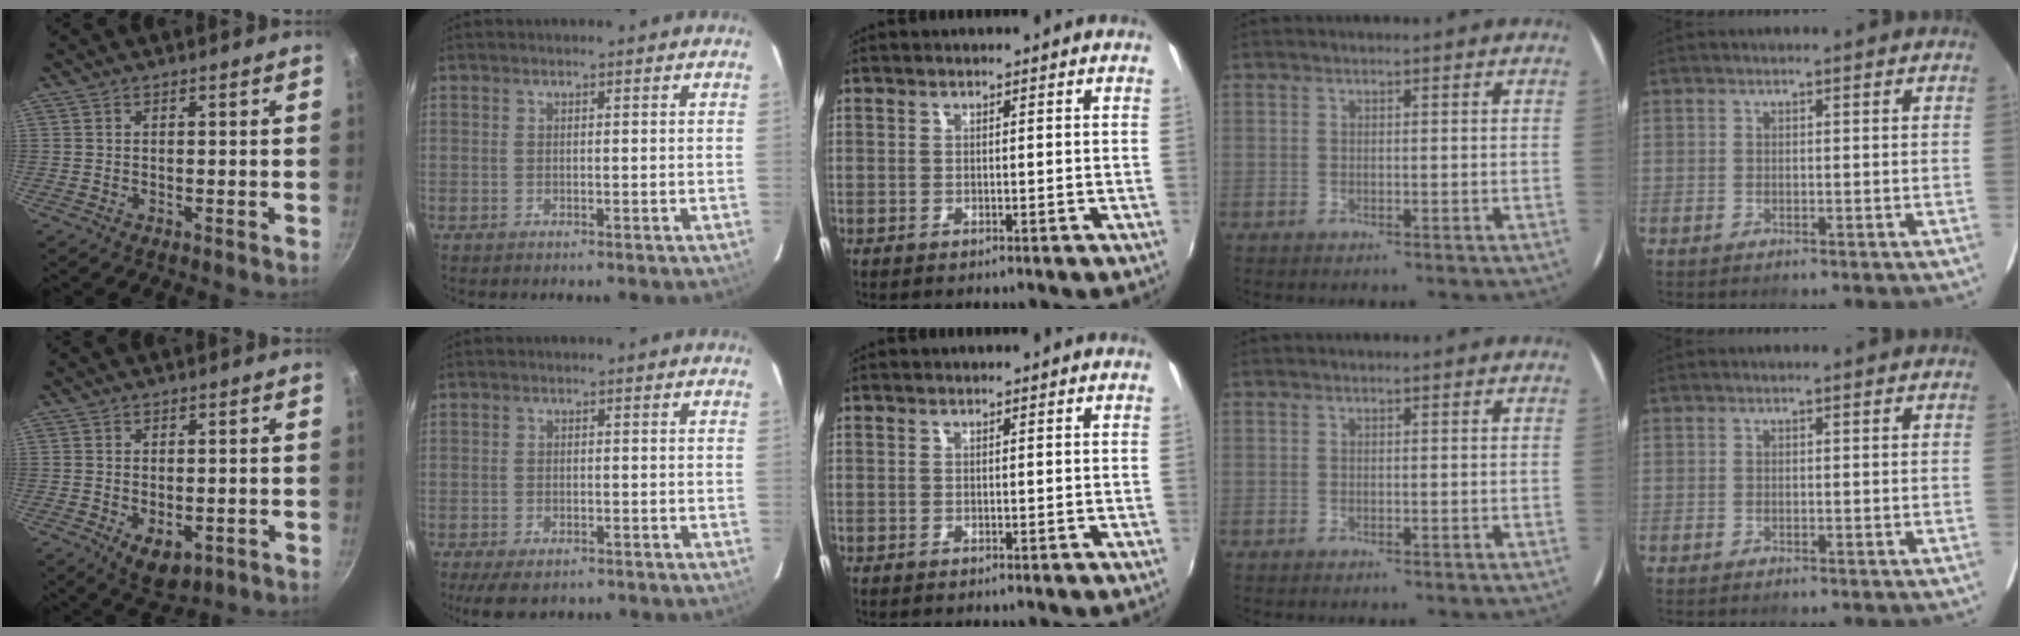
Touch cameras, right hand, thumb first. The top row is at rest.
{"thumb": {"total": 6.2, "force": [-1.5, 3.8, 4.7], "torque": [-0.061, -0.010, -0.011]}, "index": {"total": 6.3, "force": [-4.8, 2.6, 3.2], "torque": [-0.079, -0.017, -0.077]}}